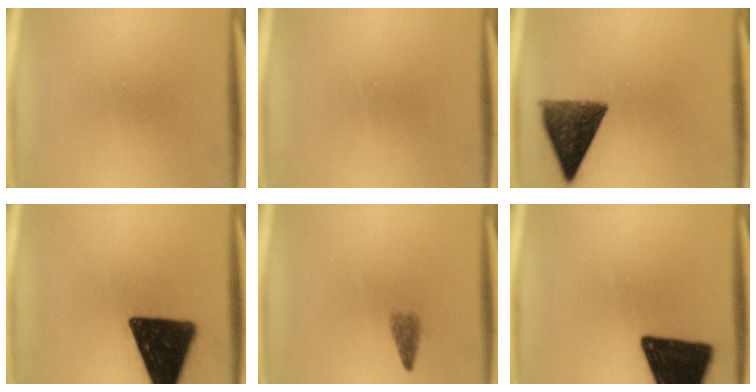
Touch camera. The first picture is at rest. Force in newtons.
{"total": 0.0}
{"total": 10.4}
{"total": 17.1}
{"total": 2.2}
{"total": 19.5}